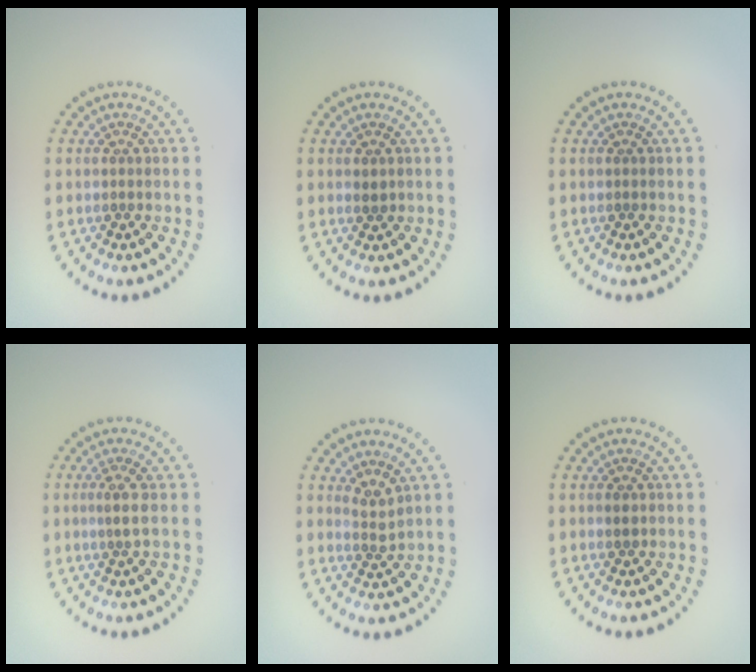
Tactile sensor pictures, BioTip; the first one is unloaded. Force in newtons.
{"total": 0.9, "press": 0.9, "slide": 0.1}
{"total": 0.0}
{"total": 1.7, "press": 1.2, "slide": 1.2}
{"total": 1.7, "press": 1.1, "slide": 1.3}
{"total": 0.8, "press": 0.8, "slide": 0.1}